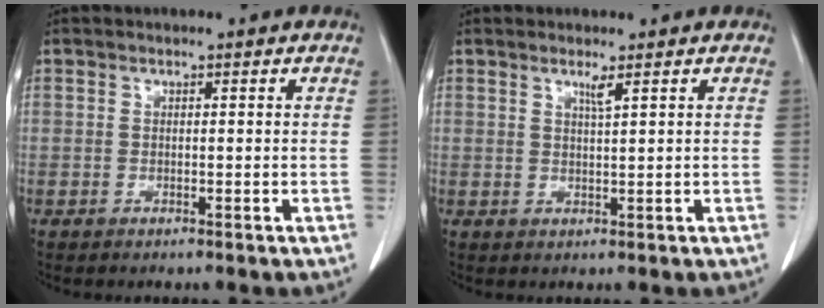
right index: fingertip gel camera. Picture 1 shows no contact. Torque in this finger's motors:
{"motor_torque": [0.04, 0.07, 0.05, 0.03]}